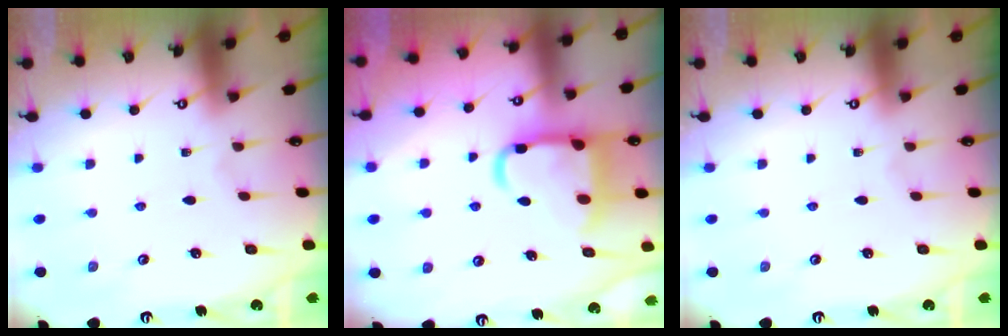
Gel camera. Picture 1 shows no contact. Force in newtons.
{"total": 15.6, "press": 15.5, "slide": 1.7}
{"total": 0.0}